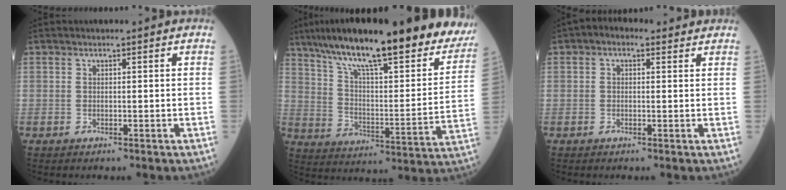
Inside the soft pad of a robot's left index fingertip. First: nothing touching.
{"total": 31.5, "force": [24.6, 6.0, 18.8], "torque": [-0.284, -0.015, 0.335]}
{"total": 3.0, "force": [1.7, 1.8, 1.7], "torque": [-0.031, 0.026, 0.022]}